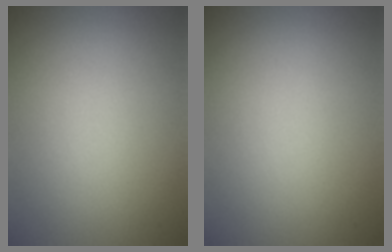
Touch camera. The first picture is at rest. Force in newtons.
{"total": 0.0}